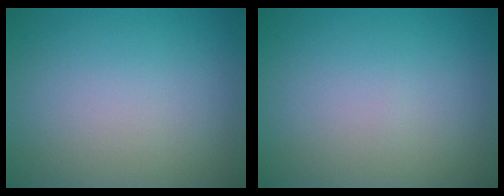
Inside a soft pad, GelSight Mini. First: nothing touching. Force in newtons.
{"total": 0.0}